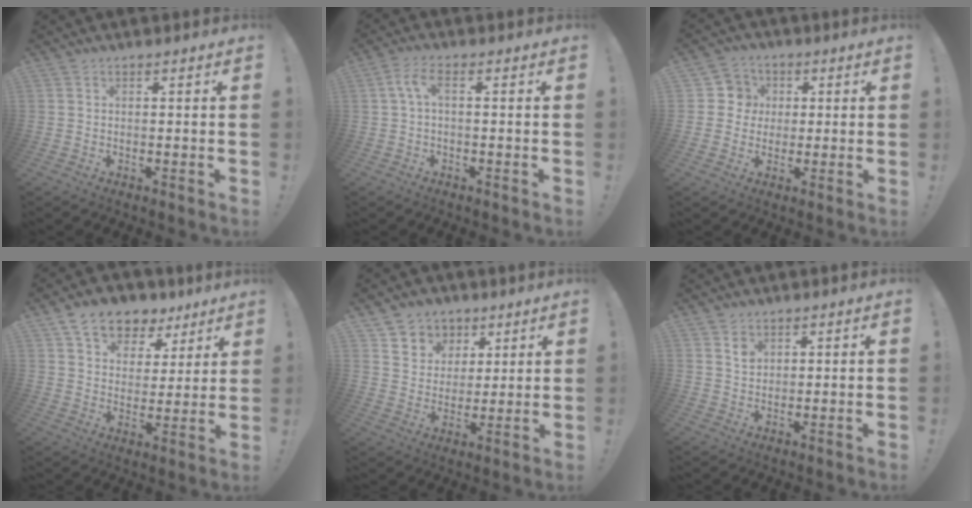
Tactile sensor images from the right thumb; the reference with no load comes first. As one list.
[{"total": 4.9, "force": [0.6, 1.6, 4.6], "torque": [-0.093, 0.001, 0.011]}, {"total": 6.7, "force": [0.5, 6.6, 1.2], "torque": [-0.010, -0.001, 0.011]}, {"total": 12.0, "force": [8.2, 7.7, 4.4], "torque": [-0.068, -0.050, 0.154]}, {"total": 8.0, "force": [3.8, 6.9, 1.0], "torque": [-0.012, -0.035, 0.078]}, {"total": 3.0, "force": [1.8, 2.1, 1.3], "torque": [0.001, -0.014, 0.027]}]